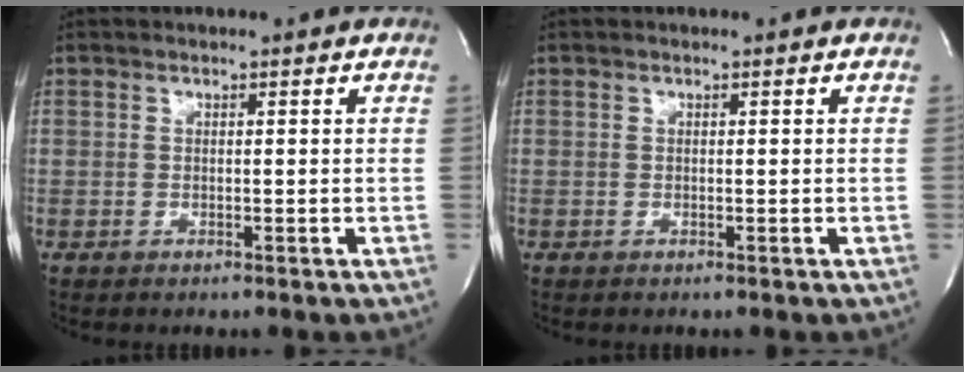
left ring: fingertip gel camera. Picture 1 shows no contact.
{"total": 0.0}